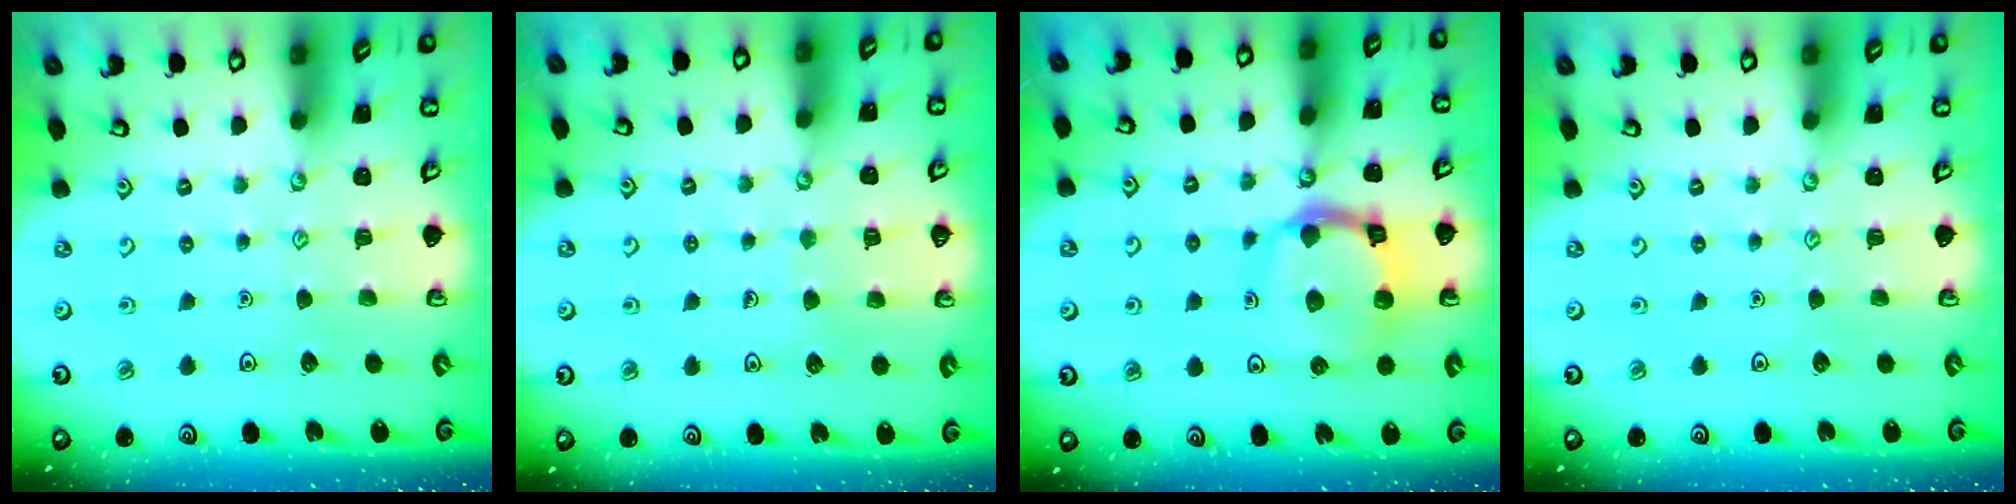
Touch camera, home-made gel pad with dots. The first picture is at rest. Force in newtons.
{"total": 4.0, "press": 4.0, "slide": 0.3}
{"total": 13.4, "press": 13.3, "slide": 1.6}
{"total": 0.0}